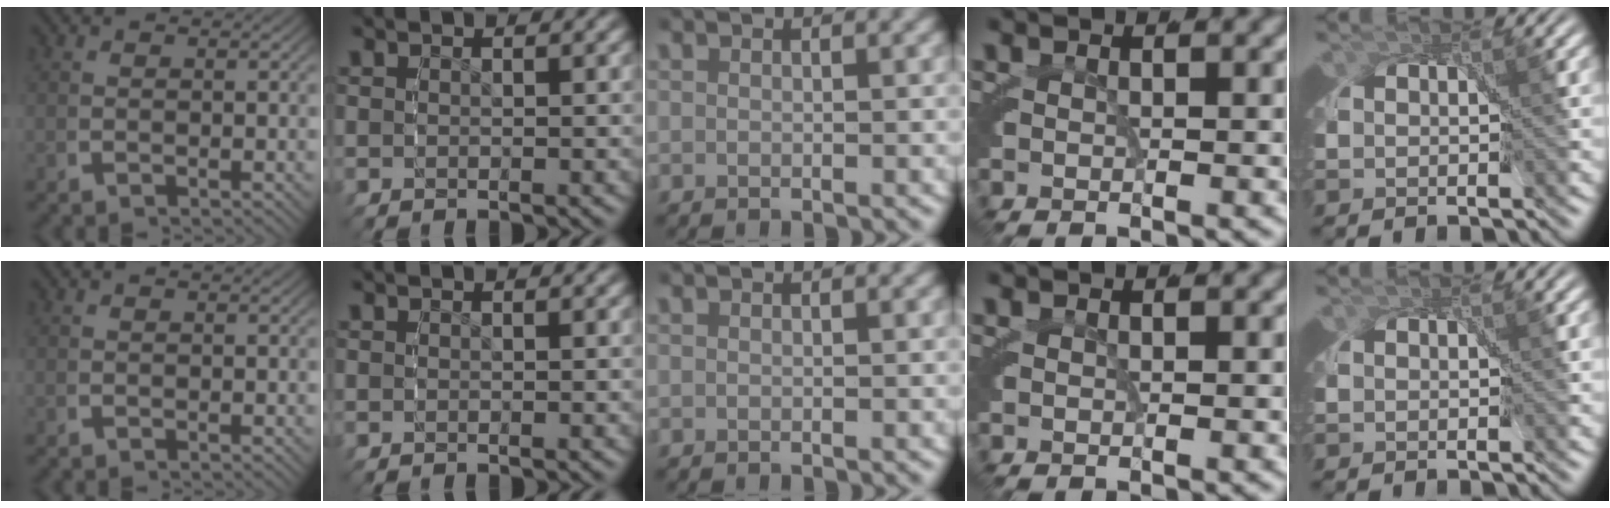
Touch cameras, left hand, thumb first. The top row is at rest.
{}